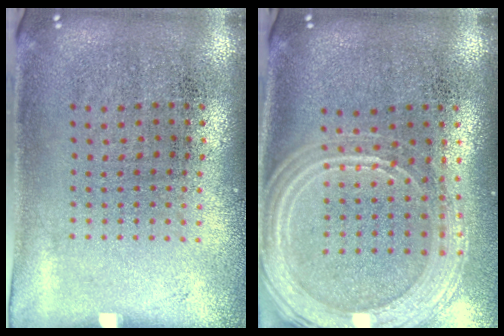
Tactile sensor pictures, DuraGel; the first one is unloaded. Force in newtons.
{"total": 2.1, "press": 1.9, "slide": 0.9}